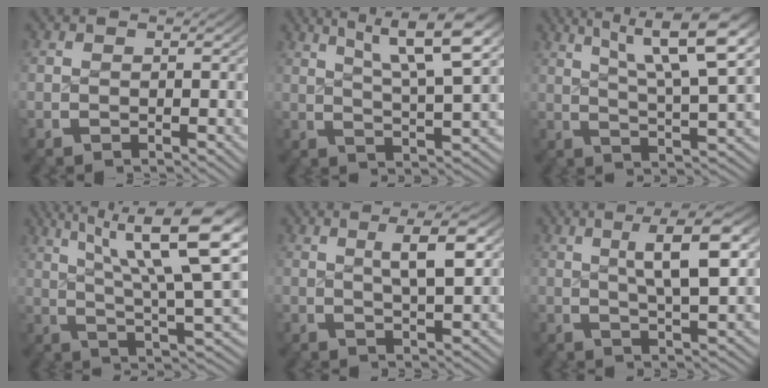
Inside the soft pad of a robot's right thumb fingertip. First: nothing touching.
{"total": 7.6, "force": [3.1, 3.0, 6.3], "torque": [-0.088, 0.000, 0.050]}
{"total": 8.9, "force": [3.2, 3.5, 7.5], "torque": [-0.103, -0.001, 0.053]}
{"total": 11.1, "force": [3.3, 4.4, 9.7], "torque": [-0.138, -0.006, 0.056]}
{"total": 4.4, "force": [1.4, 0.9, 4.1], "torque": [-0.061, 0.007, 0.024]}
{"total": 6.9, "force": [1.9, 2.1, 6.3], "torque": [-0.095, 0.009, 0.030]}